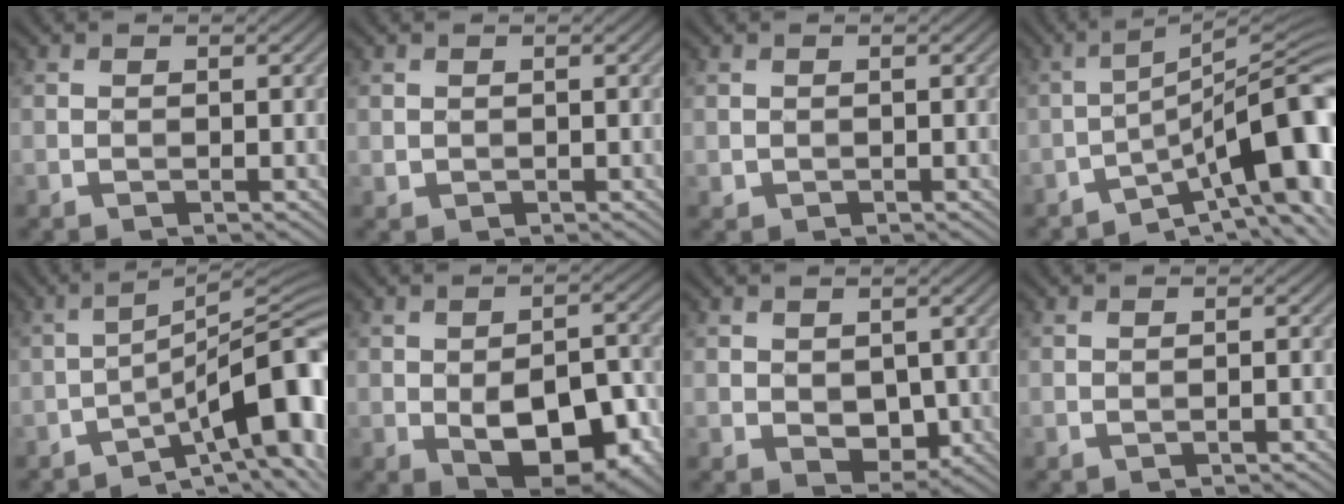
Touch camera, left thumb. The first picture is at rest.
{"total": 0.6, "force": [0.2, 0.5, 0.2], "torque": [-0.006, -0.004, 0.009]}
{"total": 0.6, "force": [0.1, 0.5, 0.2], "torque": [-0.004, -0.005, 0.005]}
{"total": 14.0, "force": [-6.1, 3.6, 12.0], "torque": [-0.173, 0.013, -0.094]}
{"total": 12.4, "force": [-6.2, 2.8, 10.4], "torque": [-0.150, 0.015, -0.095]}
{"total": 11.2, "force": [-3.8, 5.9, 8.8], "torque": [-0.128, -0.010, -0.055]}
{"total": 3.2, "force": [0.0, 2.4, 2.1], "torque": [-0.041, -0.012, 0.004]}
{"total": 0.7, "force": [-0.5, 0.0, 0.4], "torque": [-0.005, 0.004, -0.010]}